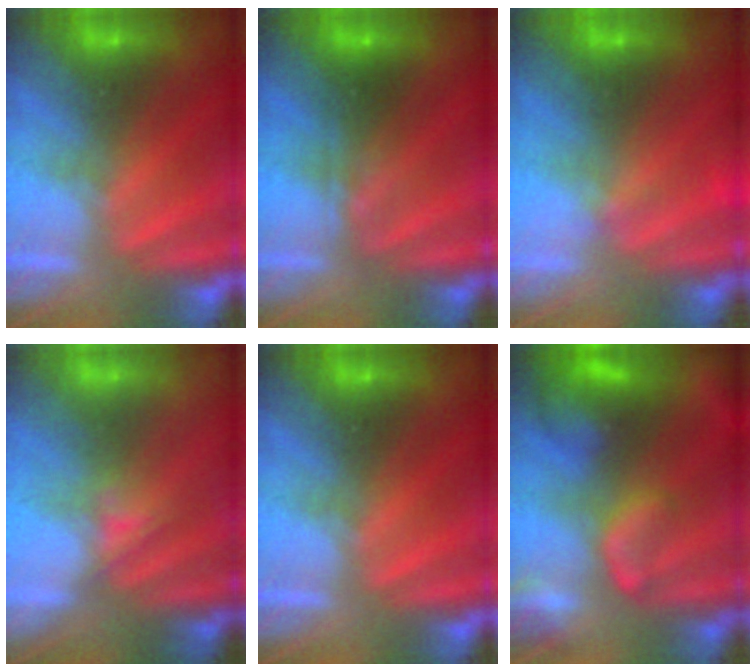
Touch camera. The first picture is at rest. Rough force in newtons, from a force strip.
{"total": 2.3}
{"total": 3.5}
{"total": 1.8}
{"total": 0.0}
{"total": 8.6}